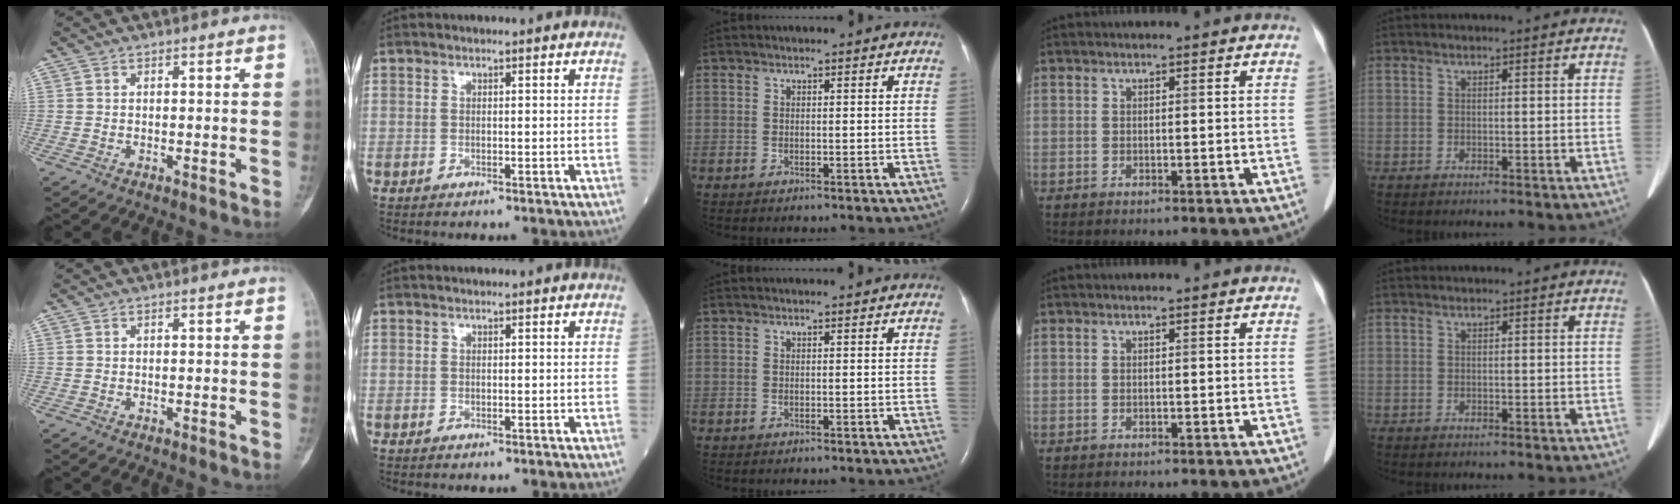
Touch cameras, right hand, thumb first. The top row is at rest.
{}